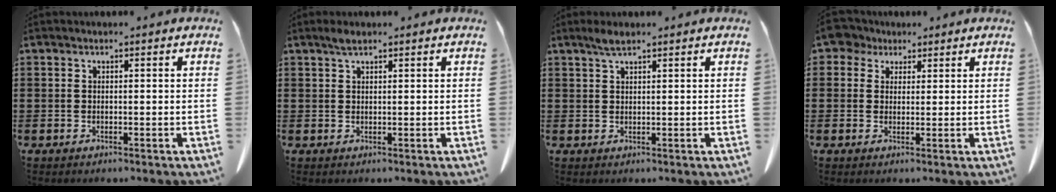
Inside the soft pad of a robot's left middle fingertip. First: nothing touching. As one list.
[{"total": 1.5, "force": [1.0, 0.4, 1.0], "torque": [-0.022, 0.002, 0.018]}, {"total": 2.1, "force": [1.4, 0.4, 1.5], "torque": [-0.032, 0.003, 0.025]}, {"total": 3.7, "force": [2.4, 2.6, 1.2], "torque": [-0.031, 0.009, 0.041]}]